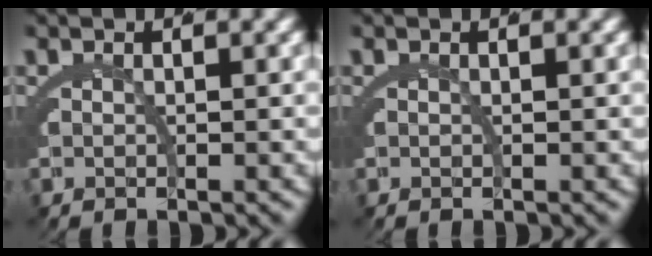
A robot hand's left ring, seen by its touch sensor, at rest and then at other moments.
{"total": 0.0}